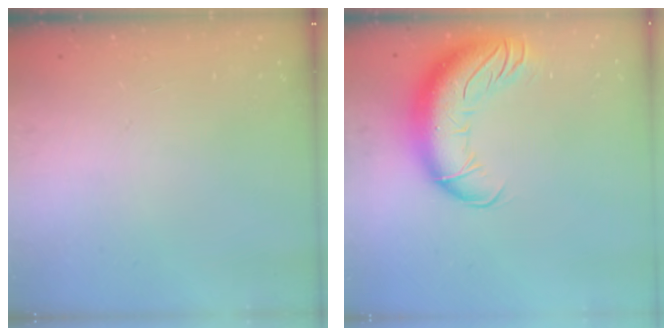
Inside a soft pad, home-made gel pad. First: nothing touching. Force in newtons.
{"total": 16.7, "press": 16.2, "slide": 4.0}